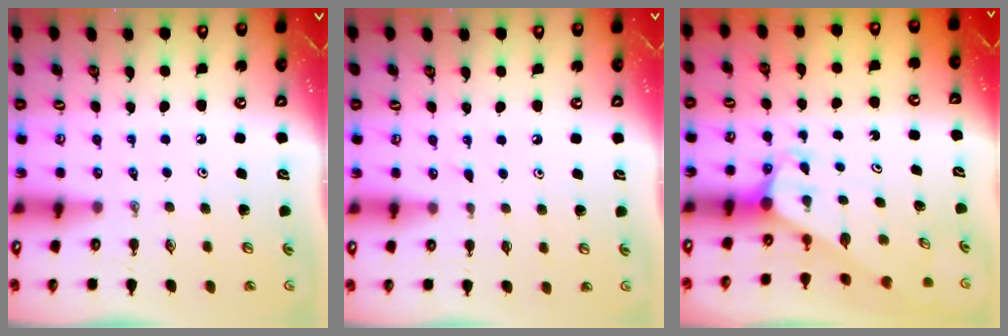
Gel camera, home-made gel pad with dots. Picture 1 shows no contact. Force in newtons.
{"total": 4.5, "press": 4.5, "slide": 0.5}
{"total": 4.1, "press": 4.1, "slide": 0.2}